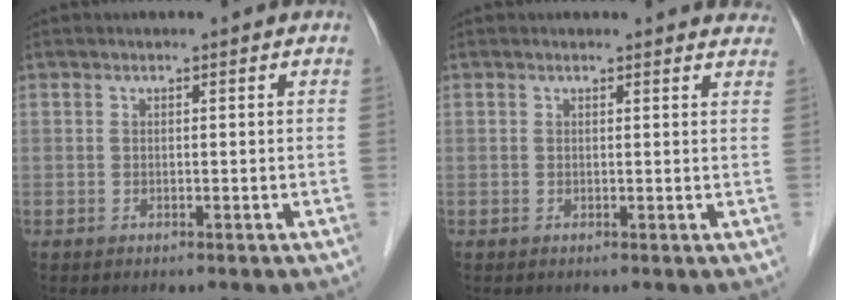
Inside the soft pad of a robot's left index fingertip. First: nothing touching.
{"total": 5.1, "force": [4.9, 1.6, 0.6], "torque": [0.011, -0.003, 0.029]}